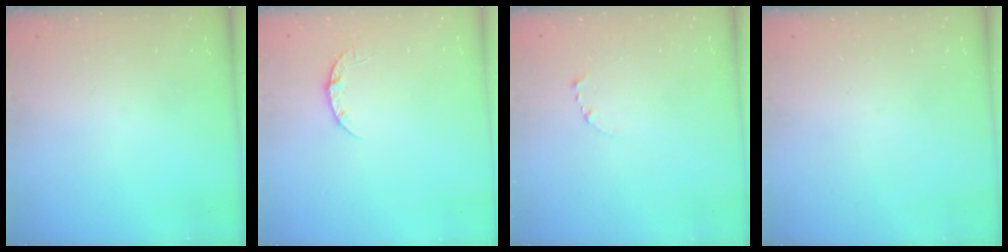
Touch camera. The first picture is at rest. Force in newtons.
{"total": 3.5, "press": 3.5, "slide": 0.4}
{"total": 2.3, "press": 2.3, "slide": 0.2}
{"total": 0.0}